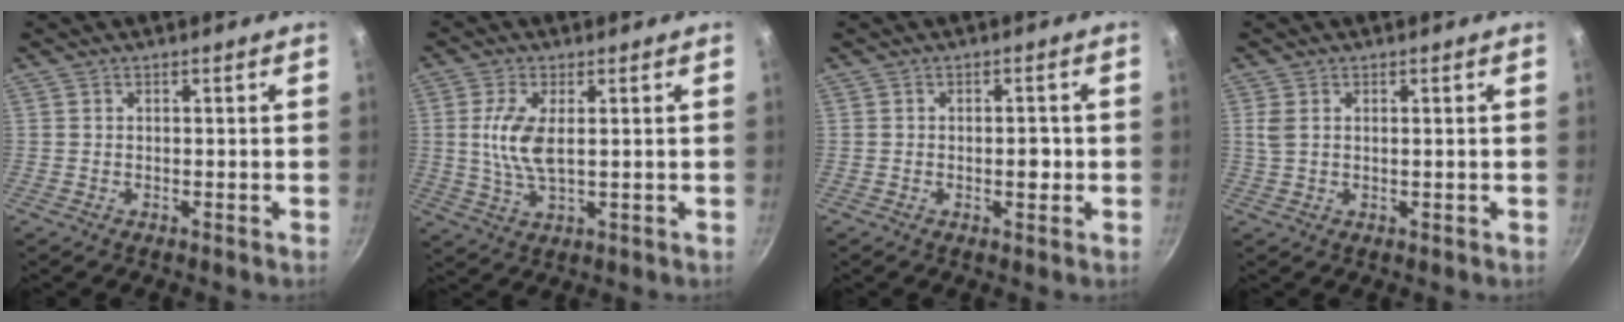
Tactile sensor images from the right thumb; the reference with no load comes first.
{"total": 7.4, "force": [1.1, 3.1, 6.6], "torque": [-0.139, -0.003, 0.023]}
{"total": 2.6, "force": [-0.4, 1.5, 2.2], "torque": [-0.016, 0.007, -0.007]}
{"total": 2.6, "force": [0.9, 1.4, 2.0], "torque": [-0.045, 0.002, 0.019]}